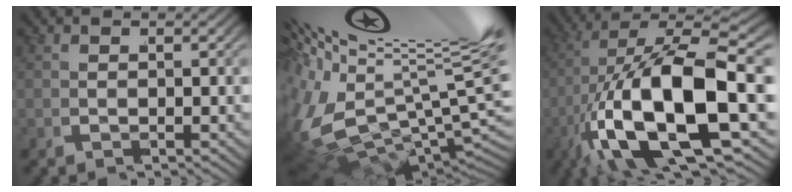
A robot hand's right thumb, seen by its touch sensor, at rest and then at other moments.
{"total": 19.3, "force": [0.8, 13.2, 14.0], "torque": [-0.258, -0.031, 0.015]}
{"total": 18.2, "force": [-3.7, 8.8, 15.5], "torque": [-0.340, -0.065, -0.010]}